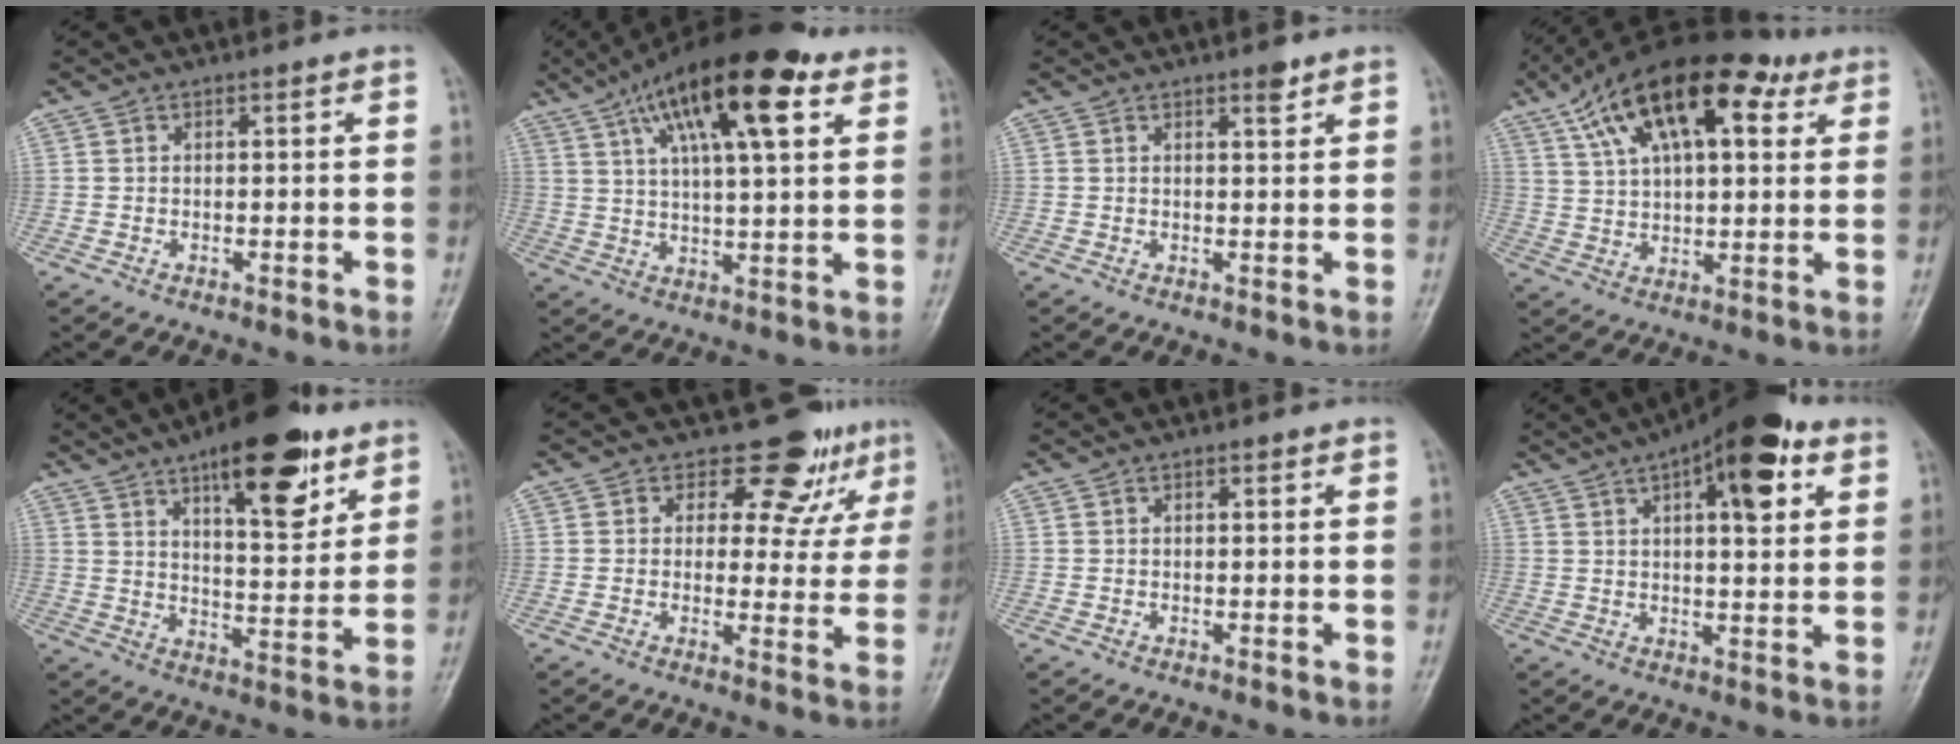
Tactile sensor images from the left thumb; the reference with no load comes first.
{"total": 19.7, "force": [9.8, 6.3, 15.9], "torque": [-0.244, -0.008, 0.159]}
{"total": 2.1, "force": [1.4, 0.7, 1.3], "torque": [-0.014, -0.008, 0.020]}
{"total": 21.5, "force": [10.6, 9.9, 15.9], "torque": [-0.249, 0.004, 0.179]}
{"total": 17.5, "force": [10.1, 6.5, 12.8], "torque": [-0.149, -0.046, 0.151]}
{"total": 8.9, "force": [6.6, 5.3, 2.6], "torque": [0.011, -0.043, 0.072]}
{"total": 0.9, "force": [0.4, 0.5, 0.6], "torque": [-0.005, 0.001, 0.003]}
{"total": 15.3, "force": [6.9, 5.7, 12.5], "torque": [-0.150, -0.003, 0.095]}